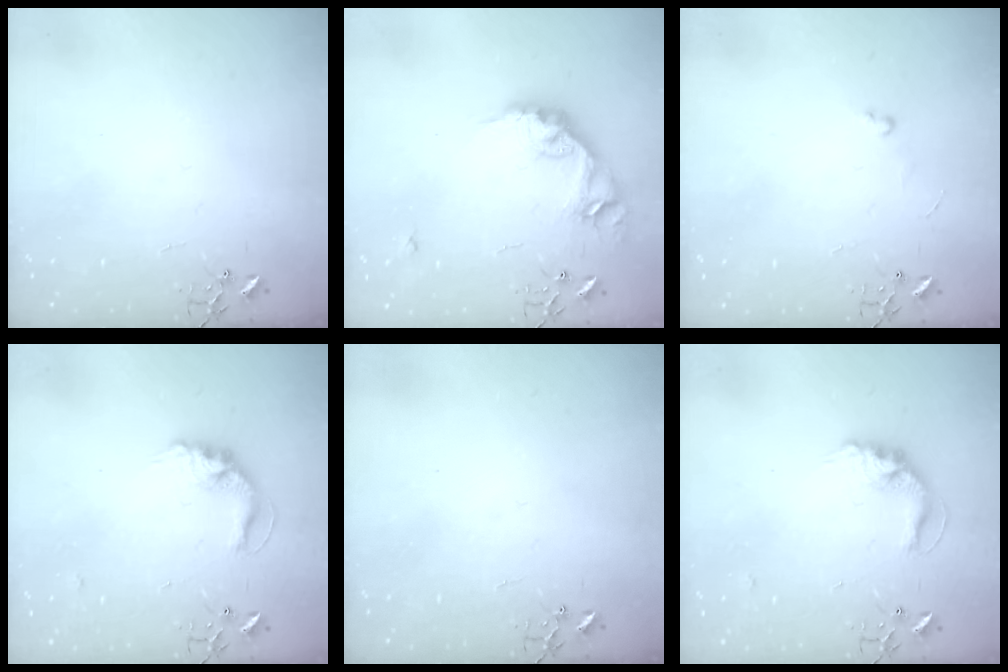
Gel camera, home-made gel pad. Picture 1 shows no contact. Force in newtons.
{"total": 17.4, "press": 17.4, "slide": 0.4}
{"total": 3.4, "press": 3.4, "slide": 0.5}
{"total": 12.7, "press": 12.7, "slide": 0.6}
{"total": 0.0}
{"total": 12.7, "press": 12.7, "slide": 0.6}